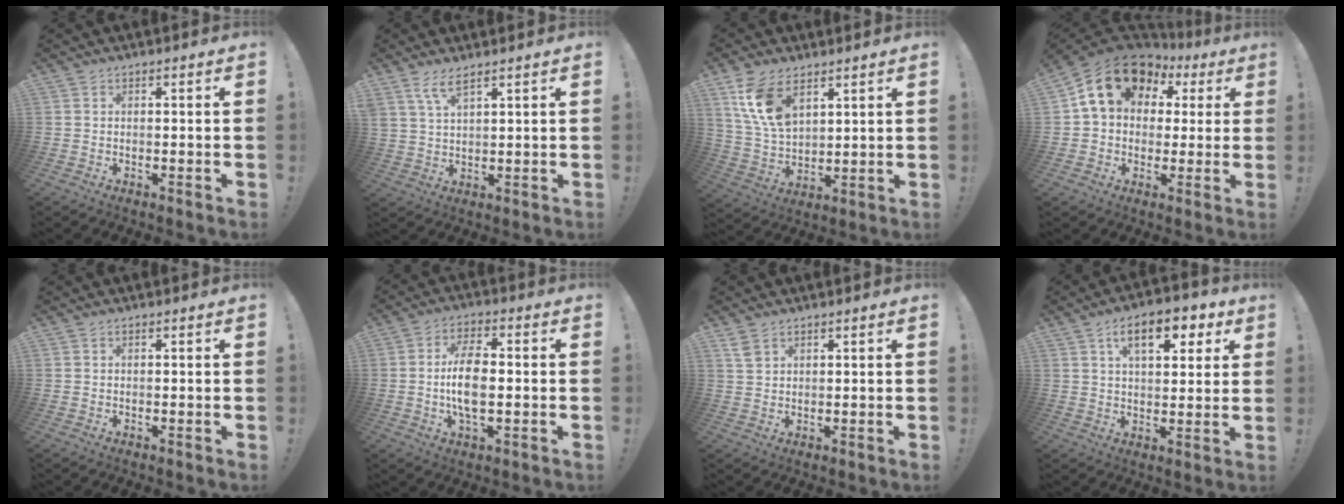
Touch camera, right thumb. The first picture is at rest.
{"total": 5.5, "force": [3.9, 1.4, 3.6], "torque": [-0.072, -0.016, 0.072]}
{"total": 12.8, "force": [7.0, 7.2, 7.9], "torque": [-0.162, -0.026, 0.135]}
{"total": 15.9, "force": [6.8, 11.4, 8.9], "torque": [-0.139, -0.022, 0.125]}
{"total": 0.0}
{"total": 10.5, "force": [-0.8, 4.7, 9.4], "torque": [-0.183, 0.000, -0.019]}
{"total": 3.4, "force": [2.3, 1.7, 1.8], "torque": [-0.026, -0.012, 0.043]}
{"total": 12.5, "force": [5.6, 5.9, 9.4], "torque": [-0.128, -0.015, 0.092]}